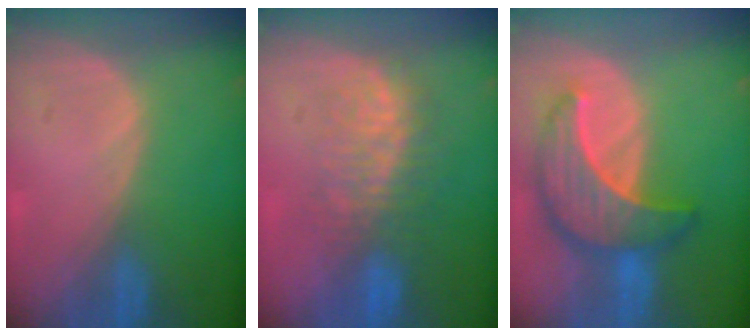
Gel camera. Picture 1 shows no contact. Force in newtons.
{"total": 7.9, "press": 7.6, "slide": 2.1}
{"total": 9.6, "press": 9.6, "slide": 0.8}